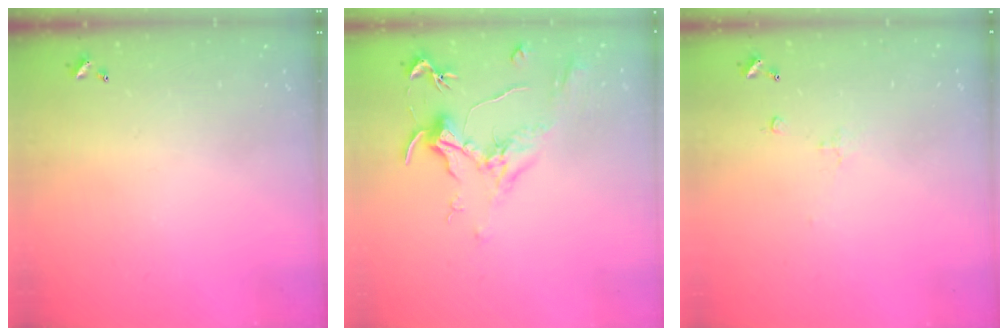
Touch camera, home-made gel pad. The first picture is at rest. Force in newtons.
{"total": 1.9, "press": 1.7, "slide": 0.9}
{"total": 1.1, "press": 0.9, "slide": 0.5}